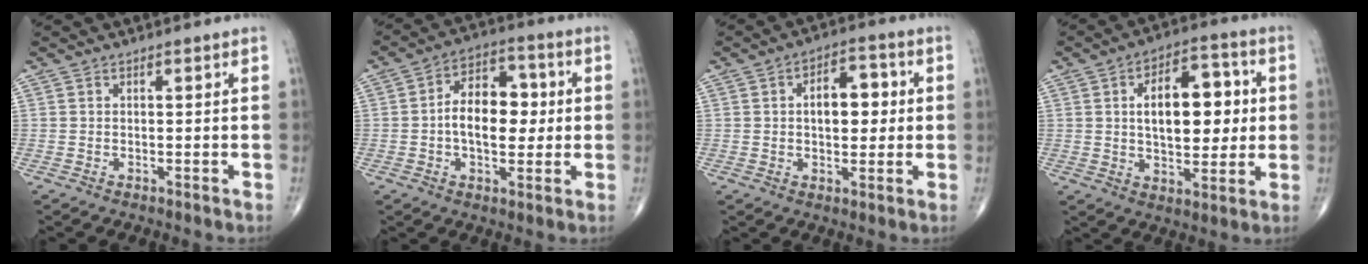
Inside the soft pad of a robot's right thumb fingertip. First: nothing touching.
{"total": 12.1, "force": [0.1, 7.4, 9.6], "torque": [-0.122, 0.022, -0.005]}
{"total": 10.3, "force": [1.2, 5.9, 8.3], "torque": [-0.090, 0.014, 0.015]}
{"total": 15.3, "force": [2.0, 8.3, 12.7], "torque": [-0.155, 0.011, 0.030]}